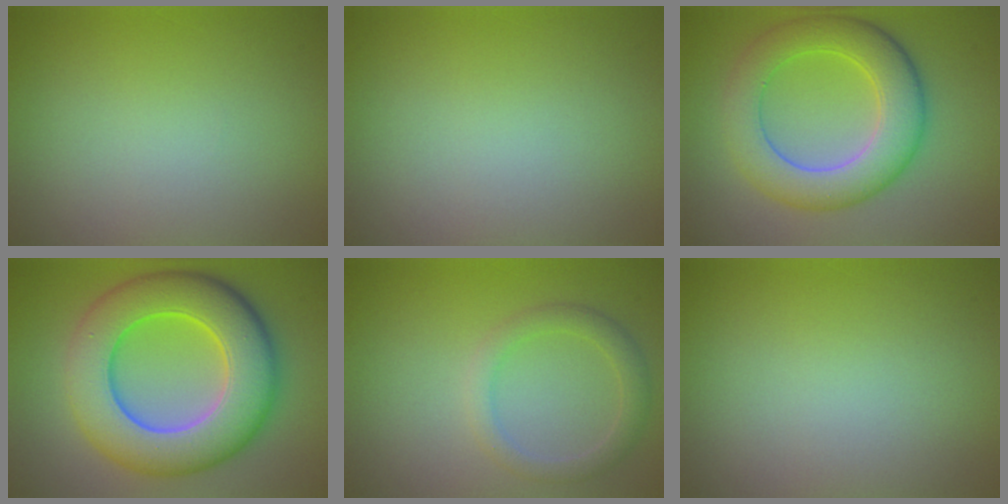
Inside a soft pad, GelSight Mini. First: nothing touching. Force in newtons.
{"total": 0.0}
{"total": 7.2, "press": 7.2, "slide": 0.2}
{"total": 11.1, "press": 11.1, "slide": 0.5}
{"total": 2.4, "press": 2.4, "slide": 0.1}
{"total": 0.0}